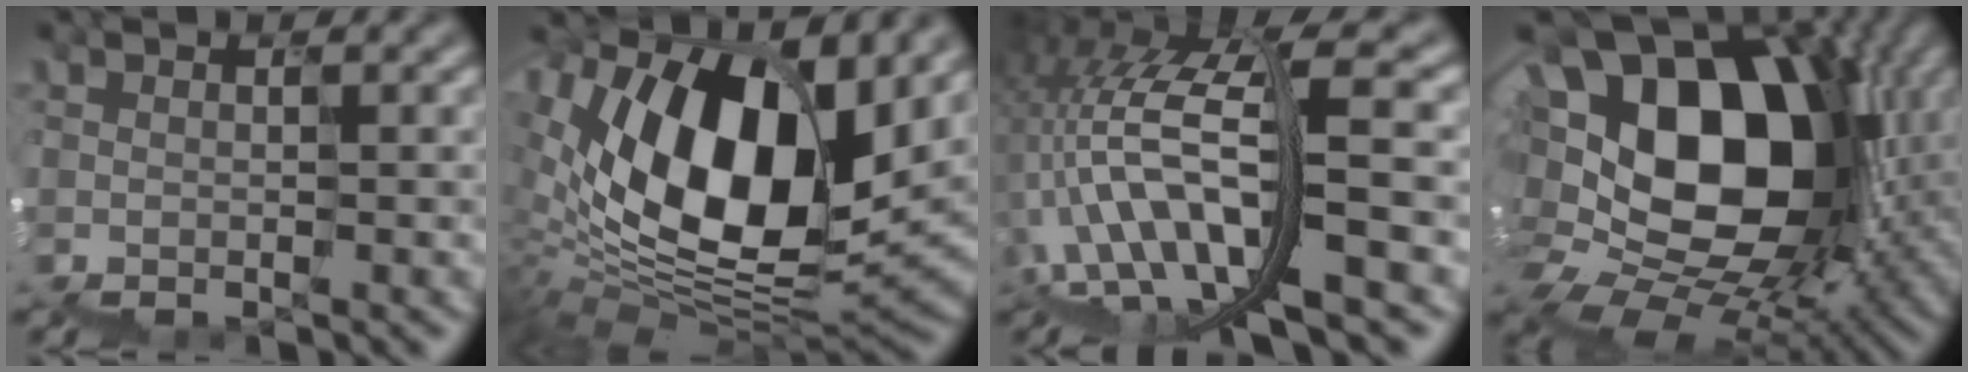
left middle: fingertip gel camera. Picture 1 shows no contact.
{"total": 12.7, "force": [4.6, 6.6, 9.8], "torque": [-0.185, 0.001, 0.069]}
{"total": 10.1, "force": [-2.9, 3.4, 9.0], "torque": [-0.205, 0.015, -0.052]}
{"total": 15.6, "force": [3.3, 10.3, 11.3], "torque": [-0.205, 0.026, 0.051]}